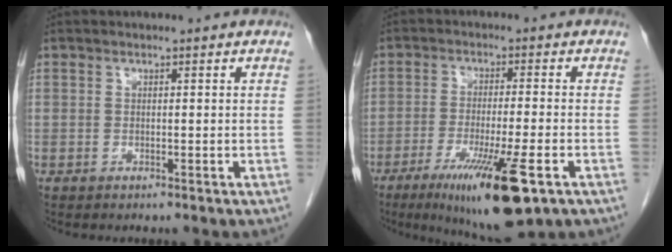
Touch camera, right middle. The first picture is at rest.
{"total": 13.1, "force": [-6.8, 1.1, 11.2], "torque": [-0.184, -0.037, -0.103]}